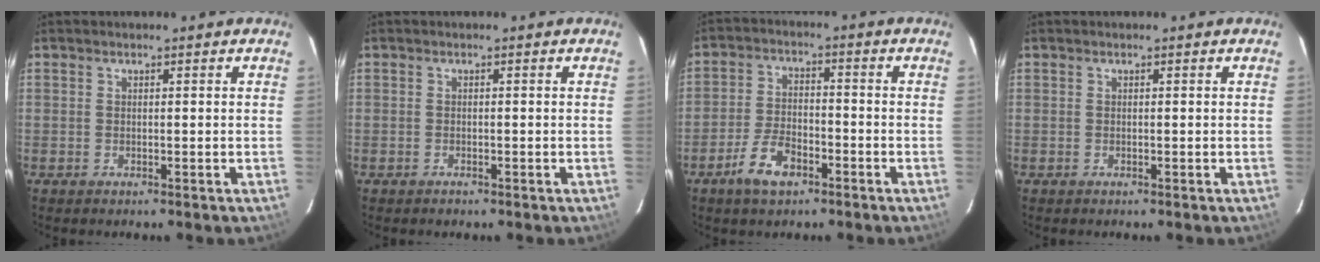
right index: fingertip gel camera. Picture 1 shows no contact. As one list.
[{"total": 0.8, "force": [-0.7, 0.4, 0.2], "torque": [-0.005, 0.002, -0.012]}, {"total": 7.3, "force": [-4.5, 3.4, 4.7], "torque": [-0.105, 0.004, -0.083]}, {"total": 0.0}]